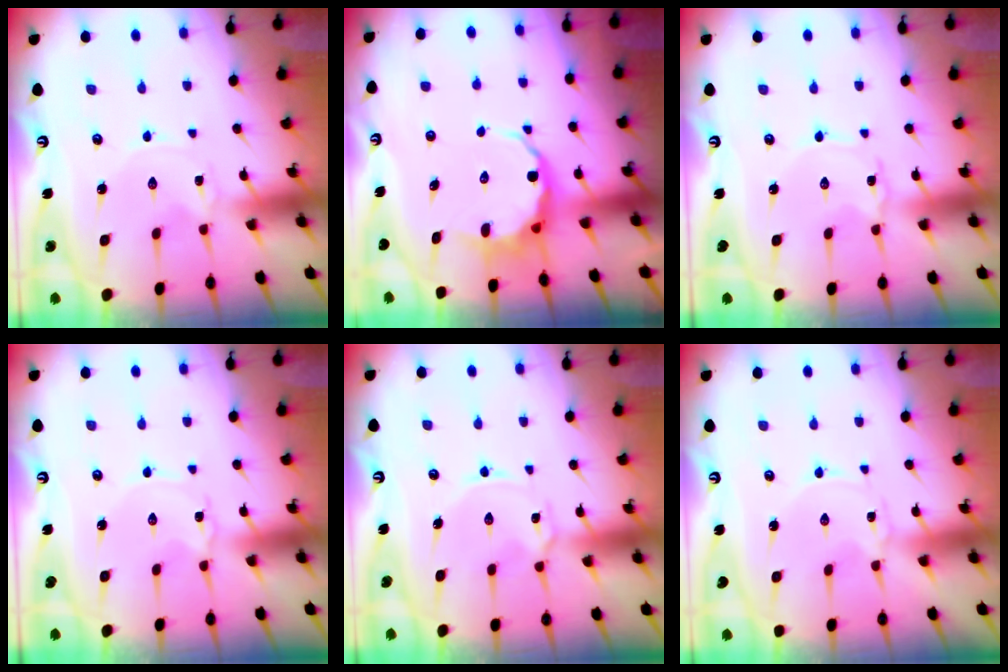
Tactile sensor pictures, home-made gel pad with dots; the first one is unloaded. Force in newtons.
{"total": 6.4, "press": 6.2, "slide": 1.7}
{"total": 1.4, "press": 1.4, "slide": 0.1}
{"total": 0.9, "press": 0.9, "slide": 0.1}
{"total": 3.0, "press": 2.9, "slide": 0.4}
{"total": 0.0}